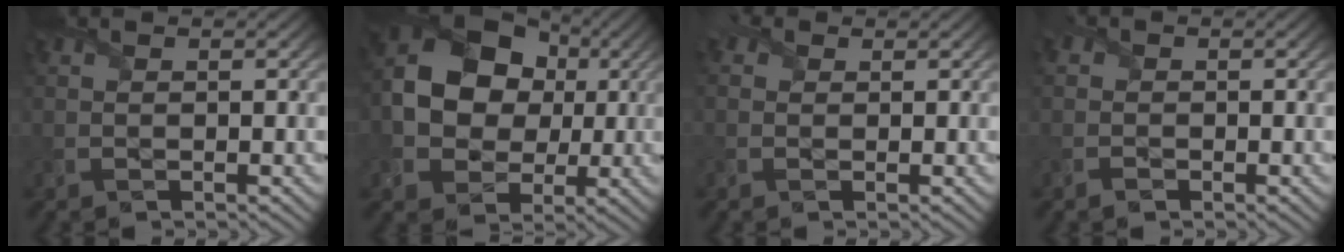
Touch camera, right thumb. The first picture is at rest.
{"total": 13.0, "force": [1.3, 10.3, 7.8], "torque": [-0.164, 0.011, 0.011]}
{"total": 1.4, "force": [0.5, 1.2, 0.5], "torque": [-0.019, 0.001, 0.003]}
{"total": 1.3, "force": [-0.7, 1.1, 0.3], "torque": [-0.009, -0.001, -0.022]}